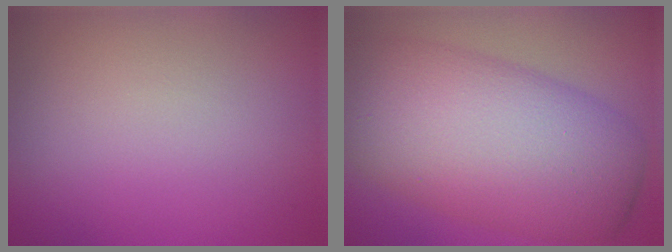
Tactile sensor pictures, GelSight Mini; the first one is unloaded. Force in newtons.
{"total": 11.6, "press": 11.6, "slide": 0.3}